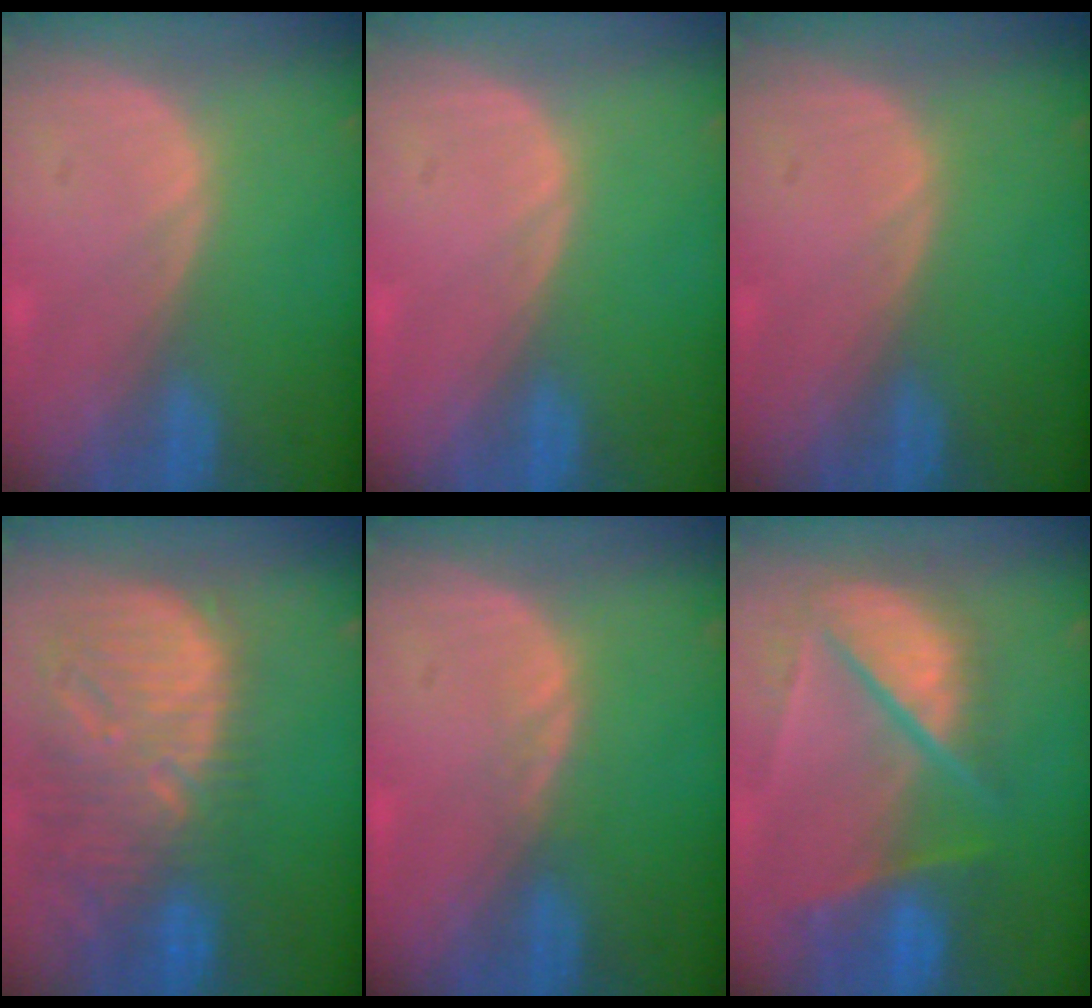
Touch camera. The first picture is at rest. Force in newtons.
{"total": 0.0}
{"total": 0.0}
{"total": 13.4, "press": 11.5, "slide": 7.0}
{"total": 1.1, "press": 1.0, "slide": 0.2}
{"total": 10.3, "press": 8.6, "slide": 5.5}